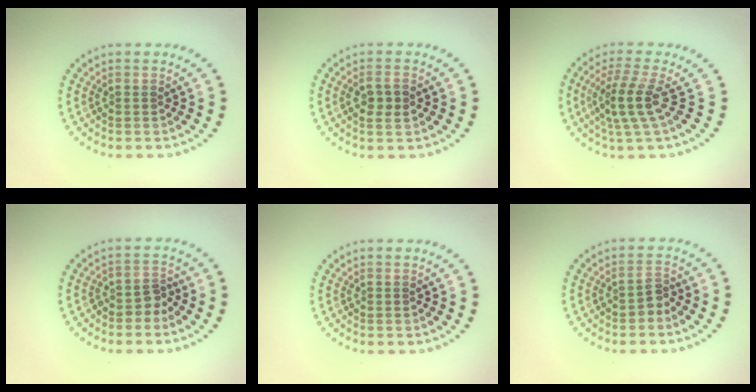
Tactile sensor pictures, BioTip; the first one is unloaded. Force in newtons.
{"total": 2.2, "press": 2.1, "slide": 0.3}
{"total": 3.5, "press": 2.9, "slide": 2.1}
{"total": 1.9, "press": 1.5, "slide": 1.3}
{"total": 0.0}
{"total": 1.4, "press": 1.2, "slide": 0.6}